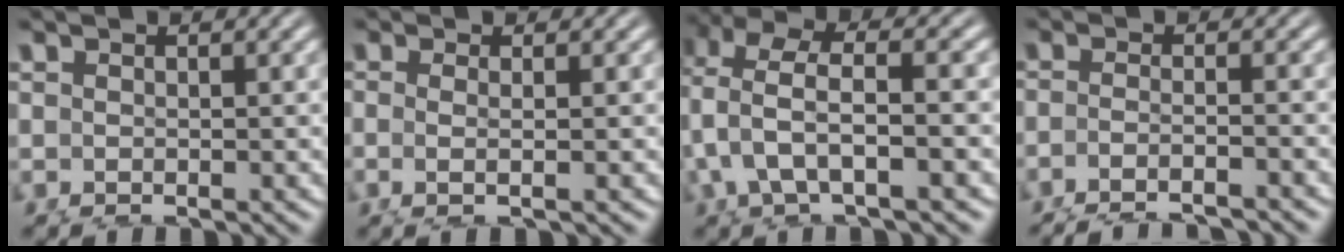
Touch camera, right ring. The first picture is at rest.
{"total": 1.5, "force": [0.0, -0.1, 1.5], "torque": [-0.051, -0.012, 0.011]}
{"total": 4.7, "force": [1.9, 2.8, 3.3], "torque": [-0.095, -0.001, 0.034]}
{"total": 2.8, "force": [-2.2, 0.8, 1.4], "torque": [-0.046, -0.021, -0.024]}